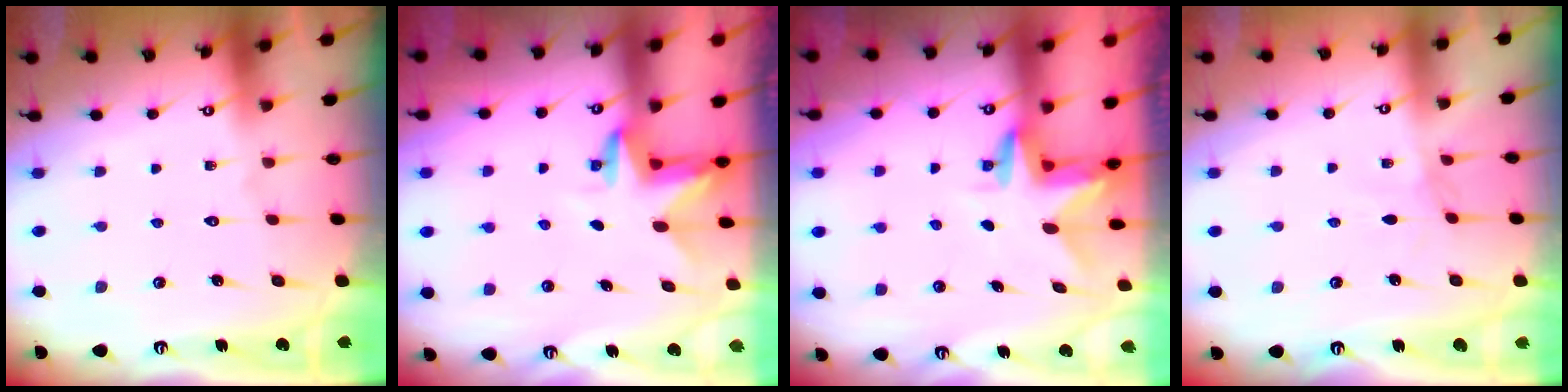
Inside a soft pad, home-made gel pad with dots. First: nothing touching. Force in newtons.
{"total": 3.4, "press": 3.4, "slide": 0.2}
{"total": 2.9, "press": 2.9, "slide": 0.2}
{"total": 0.6, "press": 0.6, "slide": 0.3}